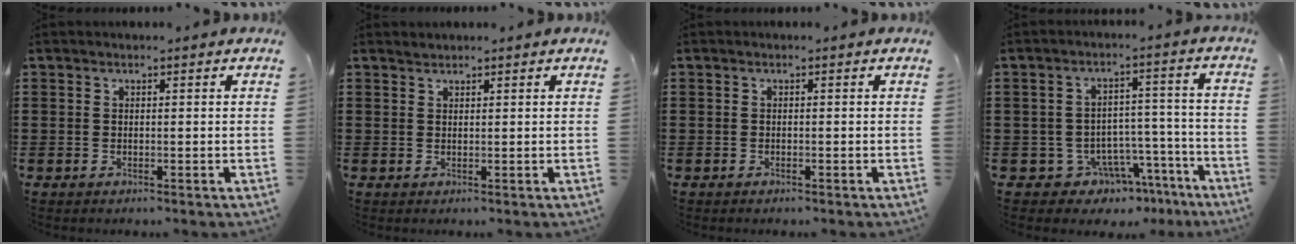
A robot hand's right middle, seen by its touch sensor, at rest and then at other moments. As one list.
[{"total": 0.8, "force": [0.7, 0.1, -0.2], "torque": [0.001, -0.001, 0.015]}, {"total": 0.0}, {"total": 6.0, "force": [-4.8, 3.4, 1.1], "torque": [-0.024, 0.026, -0.089]}]